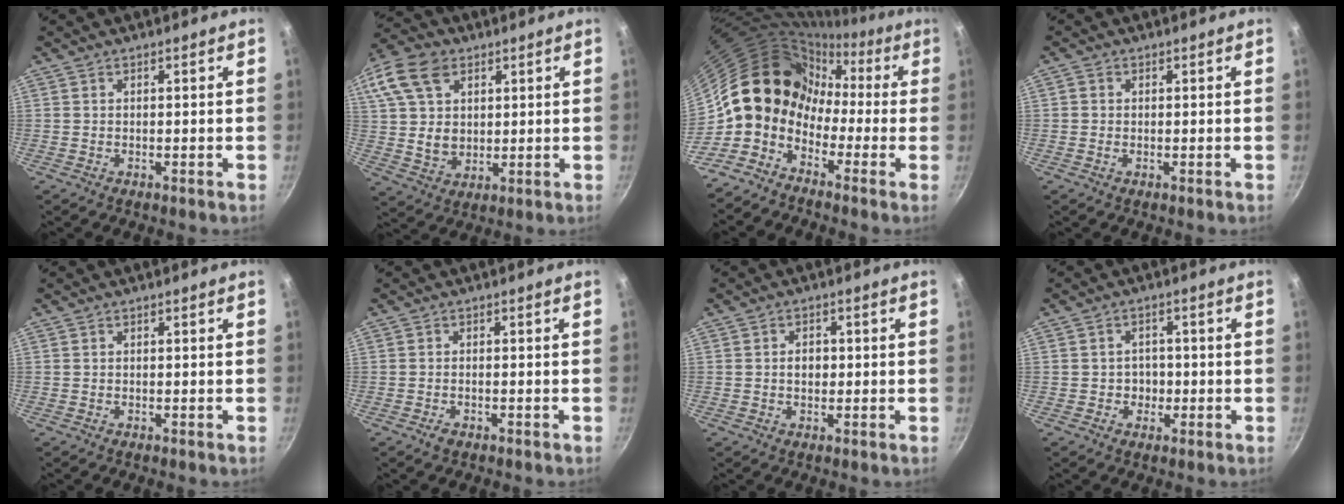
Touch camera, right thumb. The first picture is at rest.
{"total": 19.7, "force": [8.1, 14.2, 11.1], "torque": [-0.240, 0.013, 0.153]}
{"total": 13.3, "force": [-3.2, 10.9, 6.8], "torque": [-0.073, 0.057, -0.093]}
{"total": 0.9, "force": [-0.1, 0.8, 0.4], "torque": [-0.010, 0.003, -0.003]}
{"total": 0.0}
{"total": 1.5, "force": [-1.0, 0.7, 0.9], "torque": [-0.023, 0.007, -0.016]}
{"total": 2.8, "force": [0.0, 2.2, 1.8], "torque": [-0.015, 0.005, -0.001]}
{"total": 3.1, "force": [-0.7, 2.9, 1.0], "torque": [0.009, 0.005, -0.010]}